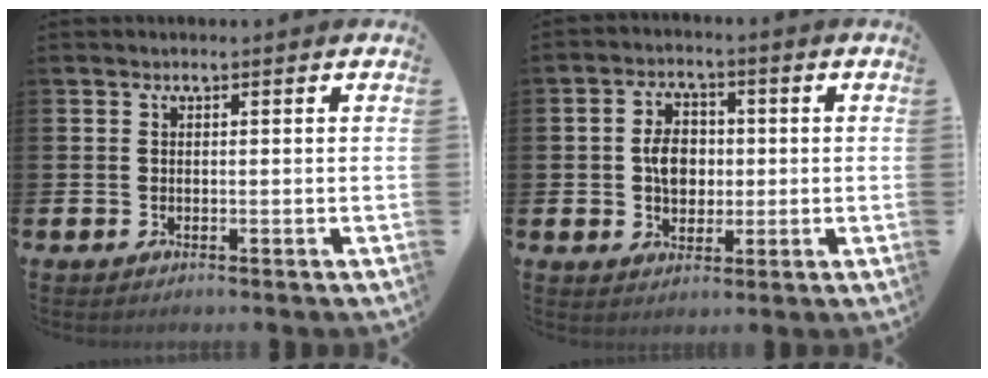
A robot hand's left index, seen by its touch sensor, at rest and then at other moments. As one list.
[{"total": 4.9, "force": [0.2, 3.7, 3.2], "torque": [-0.055, 0.011, -0.003]}]